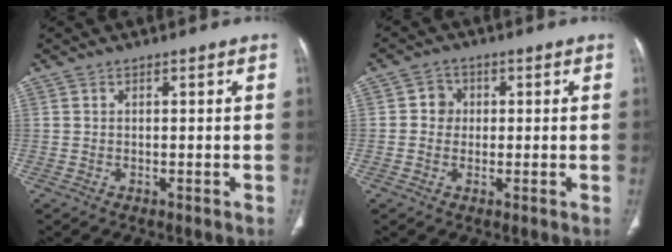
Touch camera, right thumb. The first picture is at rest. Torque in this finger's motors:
{"motor_torque": [-0.32, 0.13, -0.49, -0.17, -0.04]}